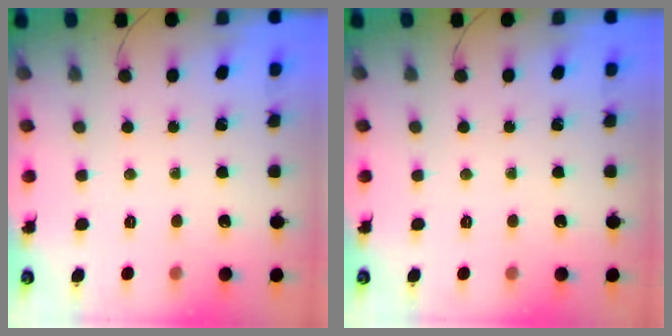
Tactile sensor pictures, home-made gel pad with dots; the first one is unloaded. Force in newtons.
{"total": 0.0}